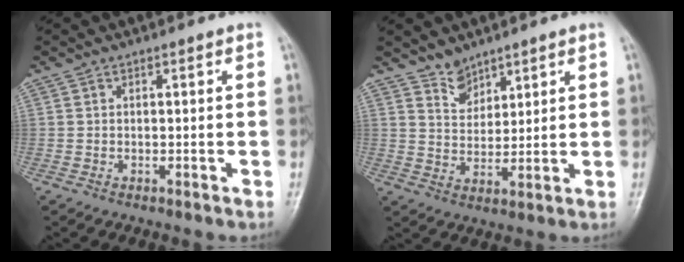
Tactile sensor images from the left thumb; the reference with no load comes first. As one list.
[{"total": 4.6, "force": [3.9, 2.3, 0.8], "torque": [0.012, -0.038, 0.075]}]